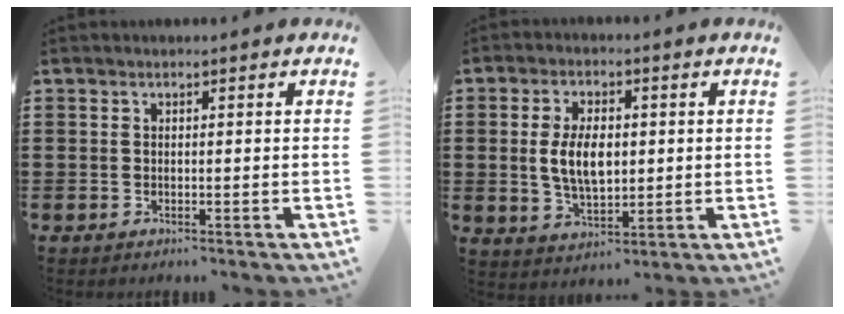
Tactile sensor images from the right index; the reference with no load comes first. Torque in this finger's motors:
{"motor_torque": [0.39, 0.09, 0.21, 0.18]}